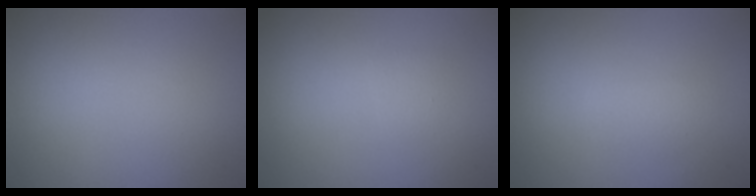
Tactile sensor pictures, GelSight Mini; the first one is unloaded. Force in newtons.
{"total": 0.6, "press": 0.6, "slide": 0.1}
{"total": 1.2, "press": 1.2, "slide": 0.0}